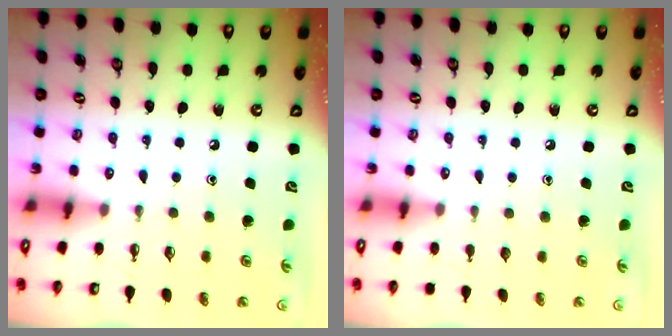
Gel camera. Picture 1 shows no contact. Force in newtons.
{"total": 0.0}